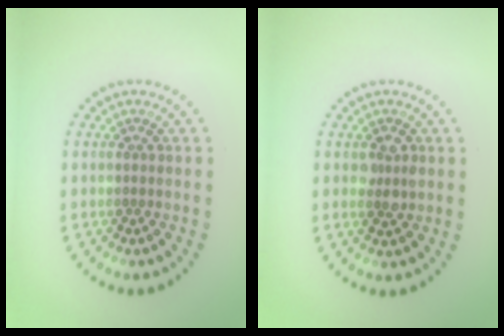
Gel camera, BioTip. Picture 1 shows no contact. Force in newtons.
{"total": 1.7, "press": 1.7, "slide": 0.2}